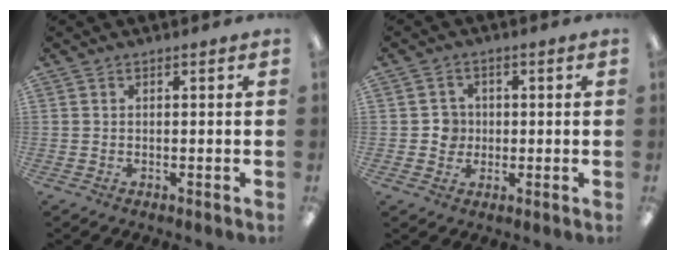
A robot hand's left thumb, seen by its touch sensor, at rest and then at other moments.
{"total": 3.9, "force": [0.1, 3.8, 0.6], "torque": [-0.004, 0.002, -0.004]}